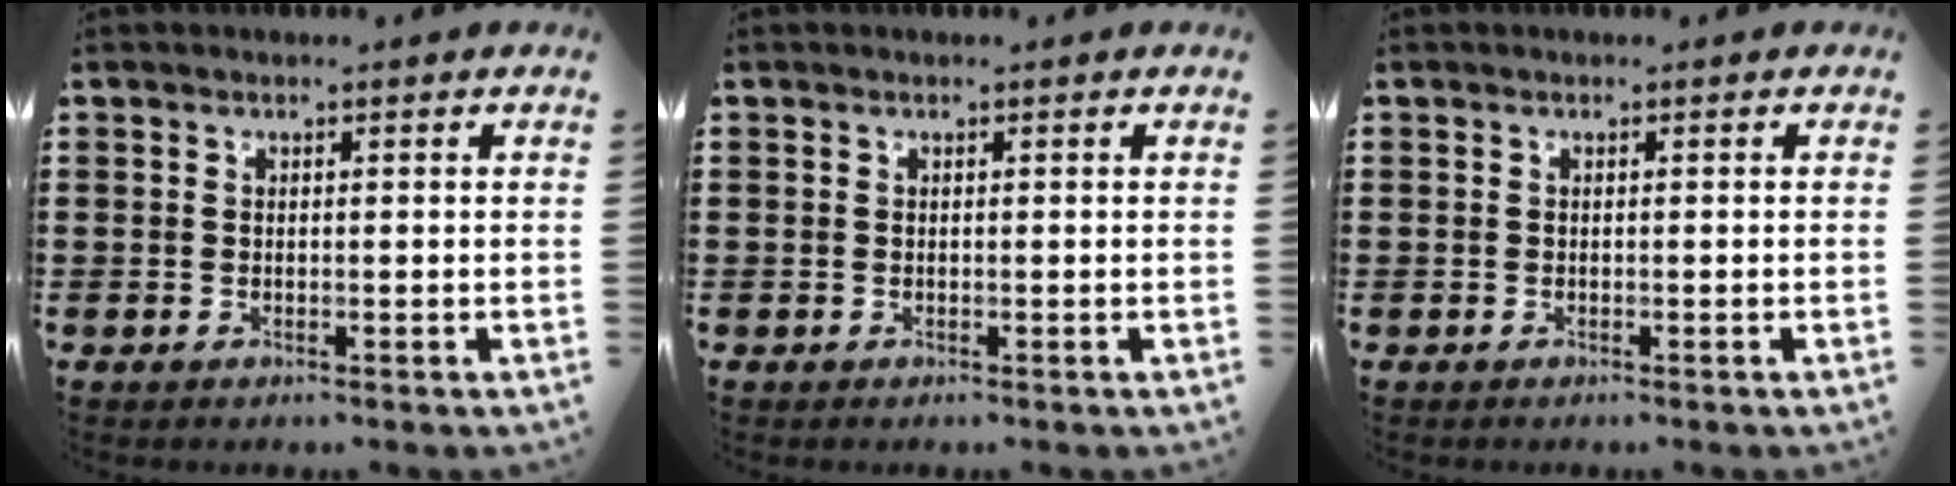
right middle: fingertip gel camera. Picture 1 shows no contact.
{"total": 0.0}
{"total": 0.0}